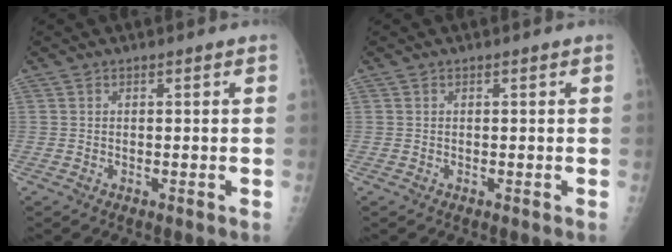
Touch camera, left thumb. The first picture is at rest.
{"total": 0.0}